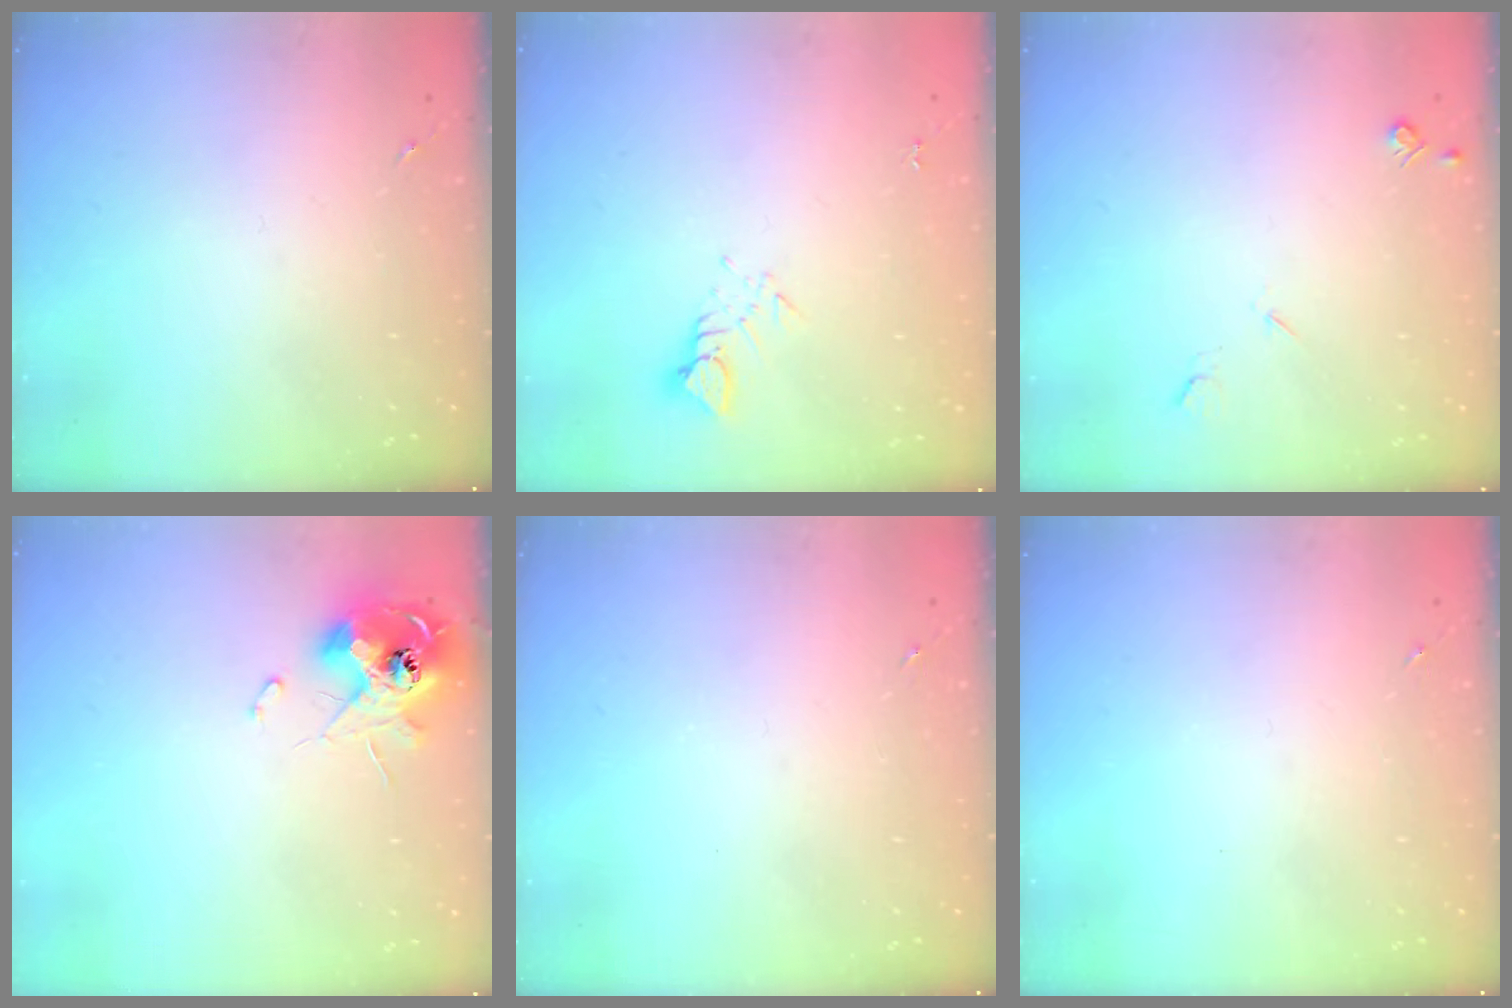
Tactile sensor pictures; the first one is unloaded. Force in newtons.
{"total": 3.1, "press": 3.1, "slide": 0.3}
{"total": 4.6, "press": 4.5, "slide": 0.7}
{"total": 12.8, "press": 12.8, "slide": 1.5}
{"total": 0.0}
{"total": 0.0}